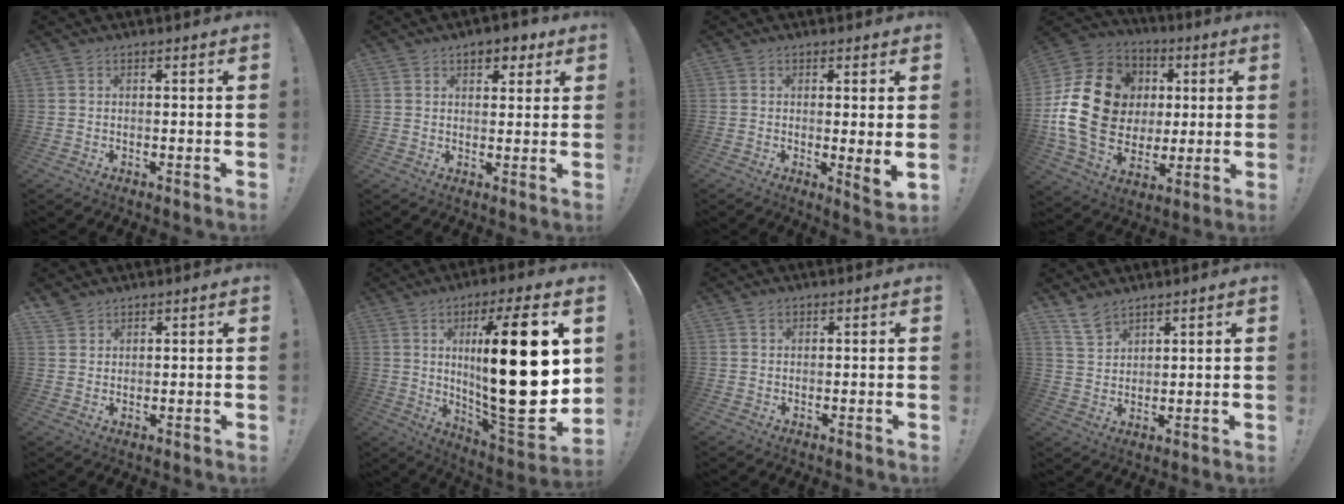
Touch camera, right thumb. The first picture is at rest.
{"total": 5.3, "force": [3.1, 3.3, 2.8], "torque": [-0.018, -0.012, 0.049]}
{"total": 4.1, "force": [0.6, -0.3, 4.0], "torque": [-0.046, -0.019, 0.010]}
{"total": 23.4, "force": [2.5, 19.0, 13.4], "torque": [-0.223, 0.007, 0.080]}
{"total": 3.1, "force": [2.8, 1.3, 0.5], "torque": [-0.001, -0.019, 0.052]}
{"total": 28.8, "force": [4.5, 6.3, 27.8], "torque": [-0.459, -0.042, 0.063]}
{"total": 1.2, "force": [0.9, 0.7, 0.3], "torque": [0.002, -0.002, 0.016]}
{"total": 6.1, "force": [5.1, 2.6, 2.2], "torque": [-0.036, -0.032, 0.098]}